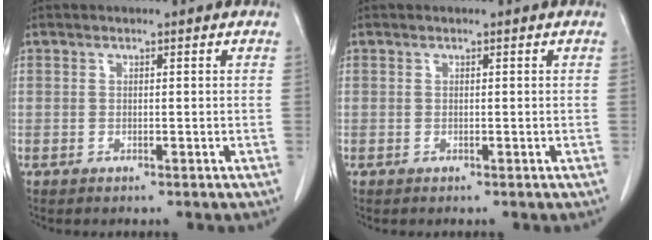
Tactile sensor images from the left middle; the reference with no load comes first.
{"total": 0.0}